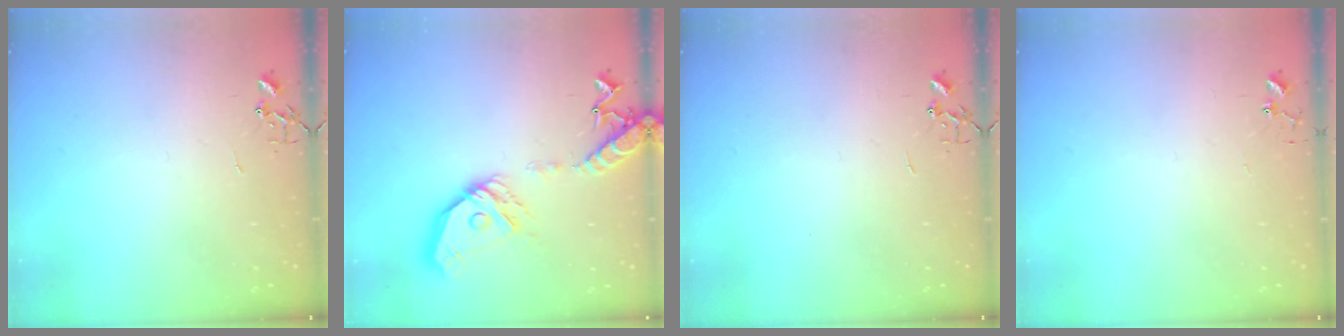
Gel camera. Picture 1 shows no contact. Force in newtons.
{"total": 17.9, "press": 17.7, "slide": 2.6}
{"total": 0.0}
{"total": 3.5, "press": 3.4, "slide": 0.4}